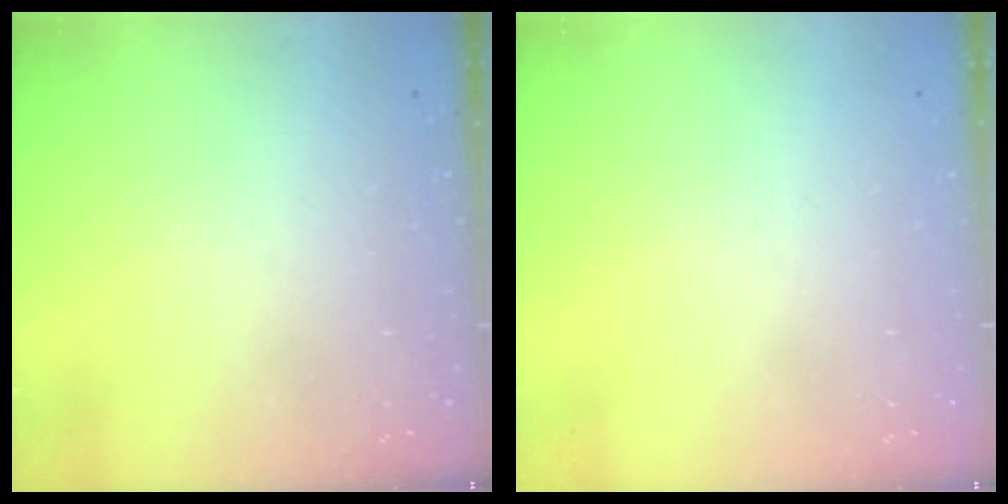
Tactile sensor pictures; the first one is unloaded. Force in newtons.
{"total": 0.0}